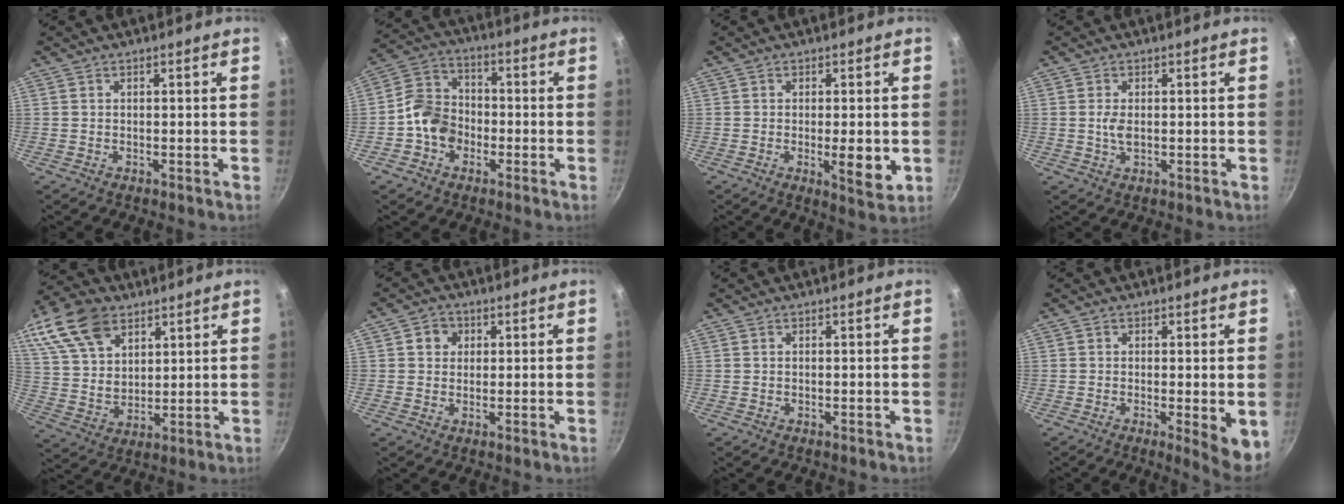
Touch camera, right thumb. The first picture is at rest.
{"total": 8.9, "force": [-2.7, 7.2, 4.5], "torque": [-0.056, 0.032, -0.067]}
{"total": 6.3, "force": [-0.9, 2.0, 5.9], "torque": [-0.085, -0.012, -0.010]}
{"total": 2.4, "force": [0.1, 1.3, 2.1], "torque": [-0.041, -0.002, 0.002]}
{"total": 17.7, "force": [9.5, 11.3, 9.7], "torque": [-0.186, -0.008, 0.186]}
{"total": 3.8, "force": [1.0, 3.4, 1.2], "torque": [0.006, 0.003, 0.010]}
{"total": 0.0}
{"total": 5.7, "force": [-0.8, 1.4, 5.5], "torque": [-0.067, -0.011, -0.009]}